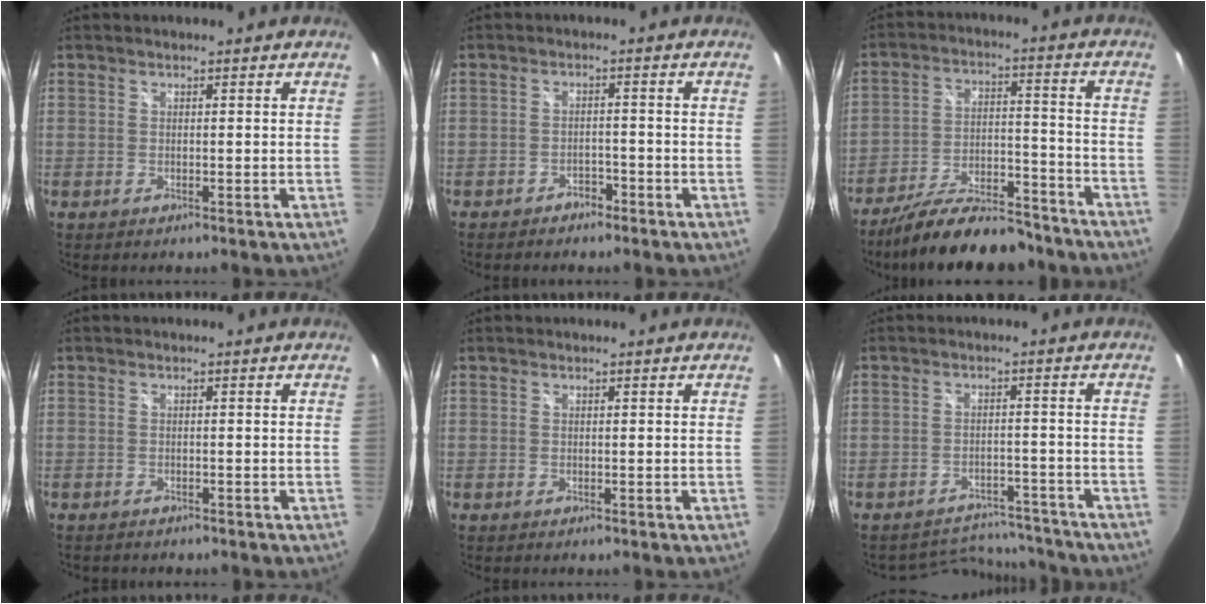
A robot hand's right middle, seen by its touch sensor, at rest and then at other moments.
{"total": 2.6, "force": [-2.2, 1.1, 0.7], "torque": [-0.019, 0.002, -0.033]}
{"total": 17.6, "force": [-14.8, 4.8, 8.3], "torque": [-0.151, -0.006, -0.217]}
{"total": 1.0, "force": [-1.0, 0.1, 0.2], "torque": [-0.007, -0.006, -0.016]}
{"total": 0.0}
{"total": 8.7, "force": [-8.3, 2.4, 0.1], "torque": [-0.008, 0.024, -0.113]}